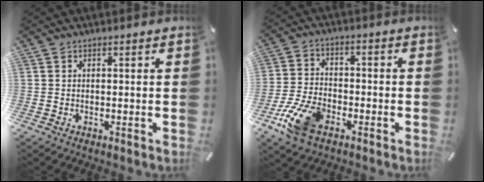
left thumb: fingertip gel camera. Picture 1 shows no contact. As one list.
[{"total": 11.6, "force": [-5.8, 6.9, 7.4], "torque": [-0.154, 0.024, -0.104]}]